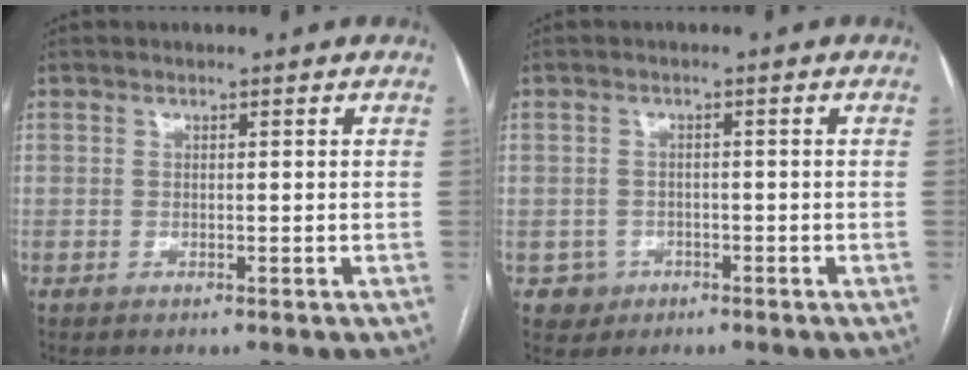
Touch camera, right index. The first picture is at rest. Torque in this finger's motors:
{"motor_torque": [-0.26, 0.16, -0.65, -0.21]}